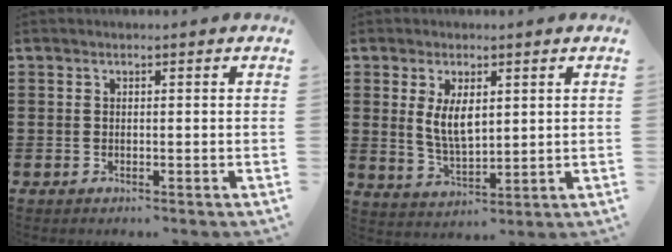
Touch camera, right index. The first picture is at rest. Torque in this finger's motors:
{"motor_torque": [0.48, 0.00, 0.56, 0.13]}